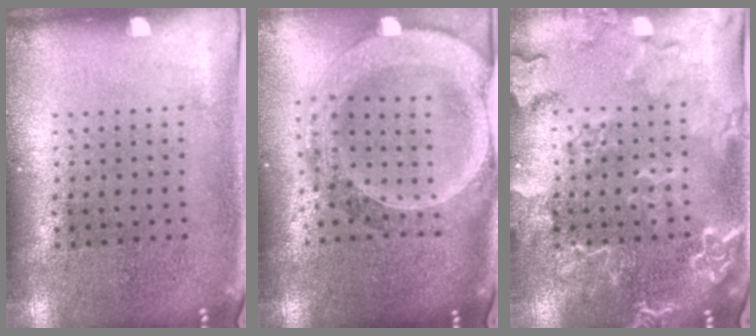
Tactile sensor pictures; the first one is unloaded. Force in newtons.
{"total": 2.9, "press": 2.5, "slide": 1.4}
{"total": 2.5, "press": 2.4, "slide": 0.7}